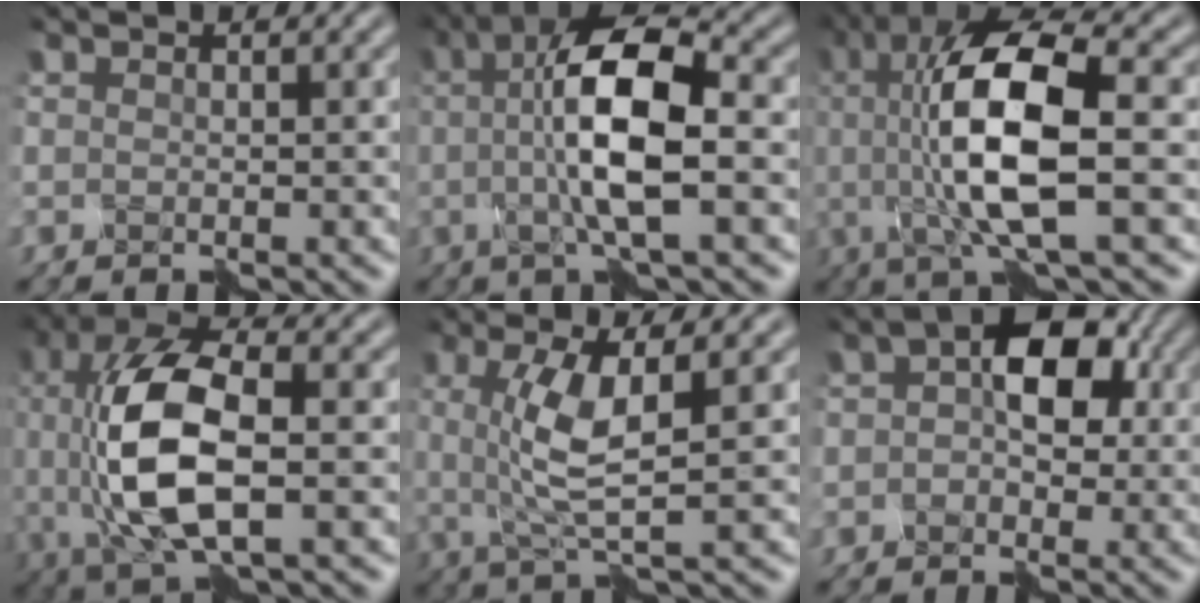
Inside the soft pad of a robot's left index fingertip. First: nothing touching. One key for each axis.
{"total": 7.7, "fx": -0.2, "fy": 1.6, "fz": 7.5, "tx": -0.142, "ty": 0.010, "tz": -0.004}
{"total": 10.0, "fx": -0.1, "fy": 2.5, "fz": 9.6, "tx": -0.184, "ty": 0.005, "tz": 0.002}
{"total": 9.6, "fx": -0.6, "fy": 3.8, "fz": 8.8, "tx": -0.195, "ty": 0.004, "tz": -0.011}
{"total": 5.0, "fx": 0.5, "fy": 1.0, "fz": 4.9, "tx": -0.112, "ty": 0.001, "tz": 0.015}
{"total": 6.5, "fx": 0.8, "fy": 4.0, "fz": 5.0, "tx": -0.062, "ty": 0.014, "tz": 0.002}